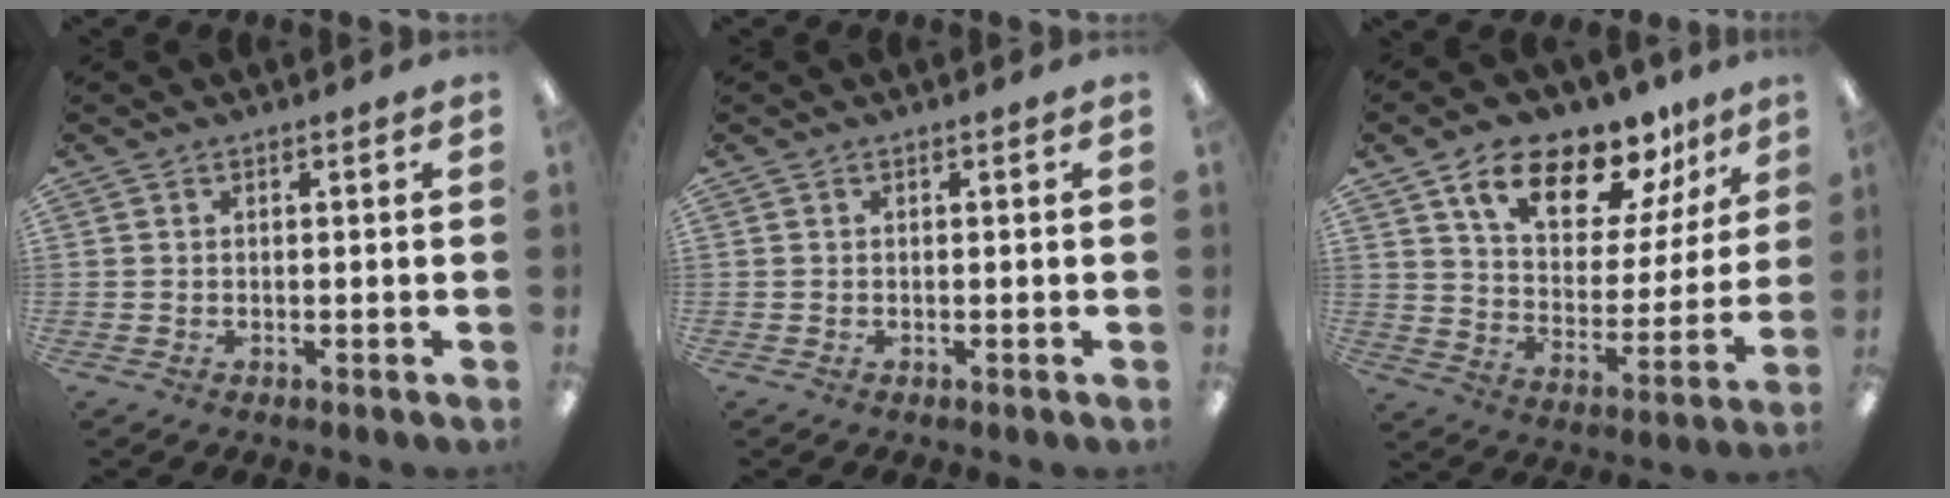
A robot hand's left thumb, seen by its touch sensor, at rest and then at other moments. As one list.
[{"total": 0.0}, {"total": 16.3, "force": [11.3, 7.5, 9.0], "torque": [-0.154, -0.060, 0.196]}]